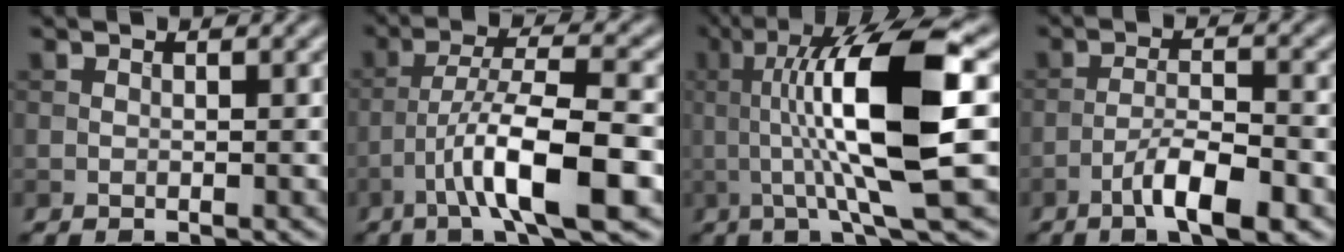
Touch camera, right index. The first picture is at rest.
{"total": 9.2, "force": [-4.0, 1.8, 8.1], "torque": [-0.133, 0.014, -0.071]}
{"total": 12.3, "force": [1.0, 2.6, 12.0], "torque": [-0.185, 0.007, 0.017]}
{"total": 5.7, "force": [-3.2, 1.2, 4.5], "torque": [-0.078, 0.006, -0.058]}